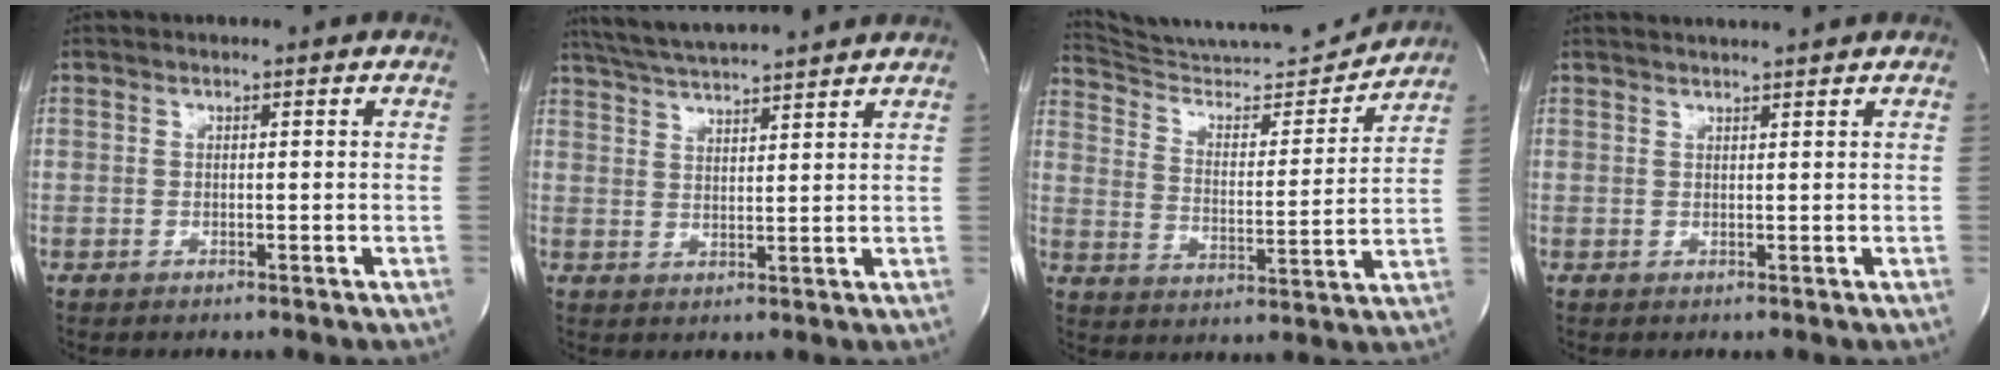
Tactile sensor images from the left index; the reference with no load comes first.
{"total": 10.7, "force": [9.8, -0.4, 4.3], "torque": [-0.082, 0.015, 0.150]}
{"total": 16.6, "force": [16.3, 0.1, 3.3], "torque": [-0.062, -0.039, 0.251]}
{"total": 3.4, "force": [3.1, -0.7, 1.0], "torque": [-0.010, 0.007, 0.042]}